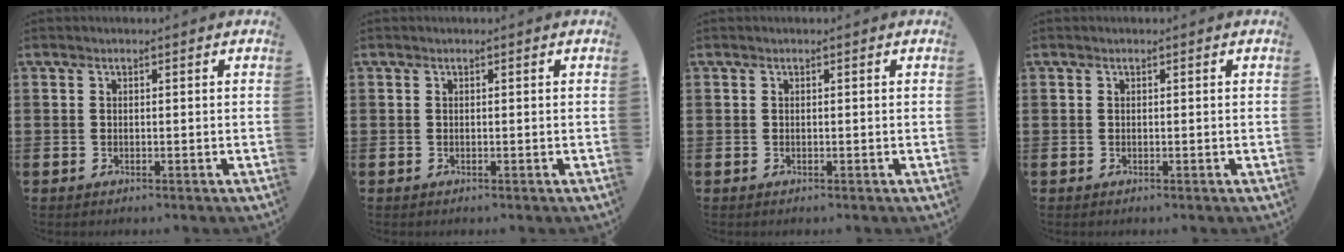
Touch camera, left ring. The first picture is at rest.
{"total": 0.0}
{"total": 0.0}
{"total": 0.0}